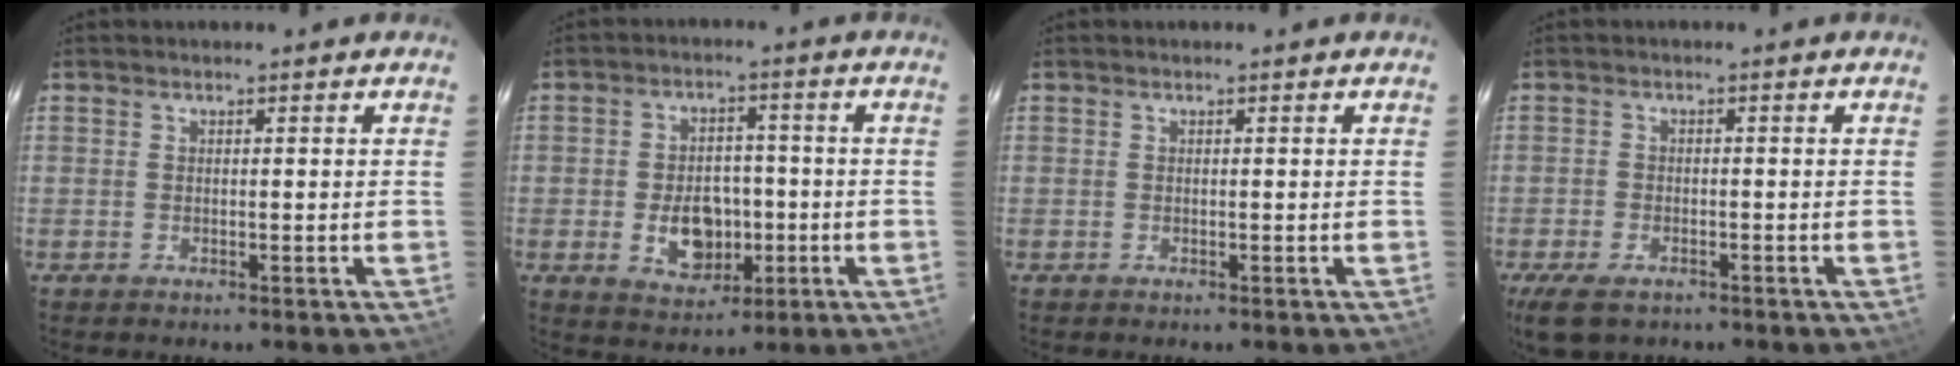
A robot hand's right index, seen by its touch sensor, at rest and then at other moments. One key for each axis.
{"total": 8.9, "fx": -2.3, "fy": 6.3, "fz": 5.9, "tx": -0.115, "ty": 0.006, "tz": -0.024}
{"total": 0.0}
{"total": 6.5, "fx": -4.4, "fy": 3.3, "fz": 3.4, "tx": -0.088, "ty": -0.018, "tz": -0.078}